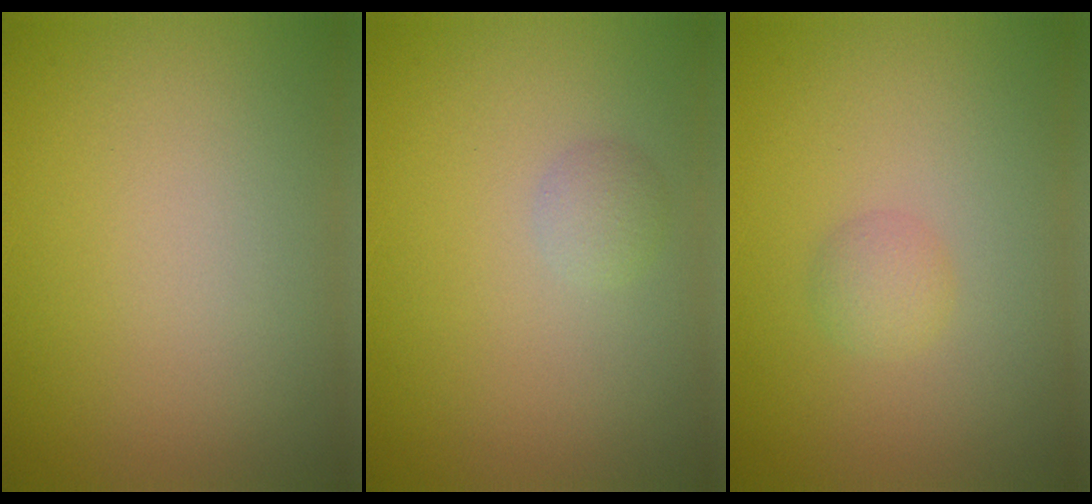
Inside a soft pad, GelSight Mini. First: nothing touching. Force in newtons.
{"total": 1.2, "press": 1.2, "slide": 0.1}
{"total": 1.3, "press": 1.3, "slide": 0.1}